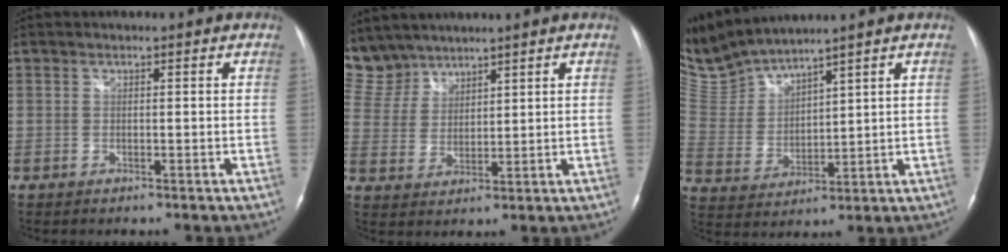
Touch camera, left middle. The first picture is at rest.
{"total": 7.9, "force": [7.2, 3.3, 0.0], "torque": [-0.008, 0.011, 0.161]}
{"total": 9.4, "force": [9.2, -0.2, 1.5], "torque": [-0.062, 0.007, 0.209]}